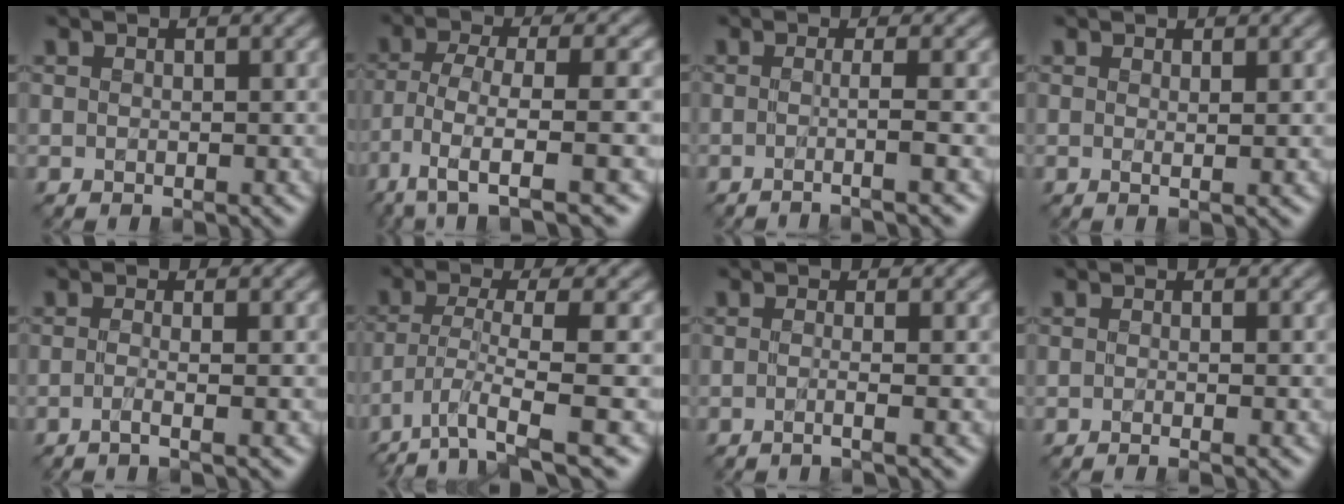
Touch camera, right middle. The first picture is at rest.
{"total": 7.6, "force": [-4.0, 2.0, 6.1], "torque": [-0.105, 0.003, -0.073]}
{"total": 3.1, "force": [-0.7, 0.7, 2.9], "torque": [-0.029, -0.011, -0.028]}
{"total": 1.0, "force": [0.2, 0.2, 0.9], "torque": [-0.012, -0.003, 0.001]}
{"total": 2.2, "force": [-0.6, 0.8, 2.0], "torque": [-0.022, -0.011, -0.025]}
{"total": 5.7, "force": [-2.9, 1.0, 4.9], "torque": [-0.081, -0.004, -0.056]}
{"total": 2.2, "force": [-0.5, 0.8, 2.0], "torque": [-0.015, -0.015, -0.033]}
{"total": 1.7, "force": [-0.4, 0.7, 1.5], "torque": [-0.005, -0.010, -0.021]}